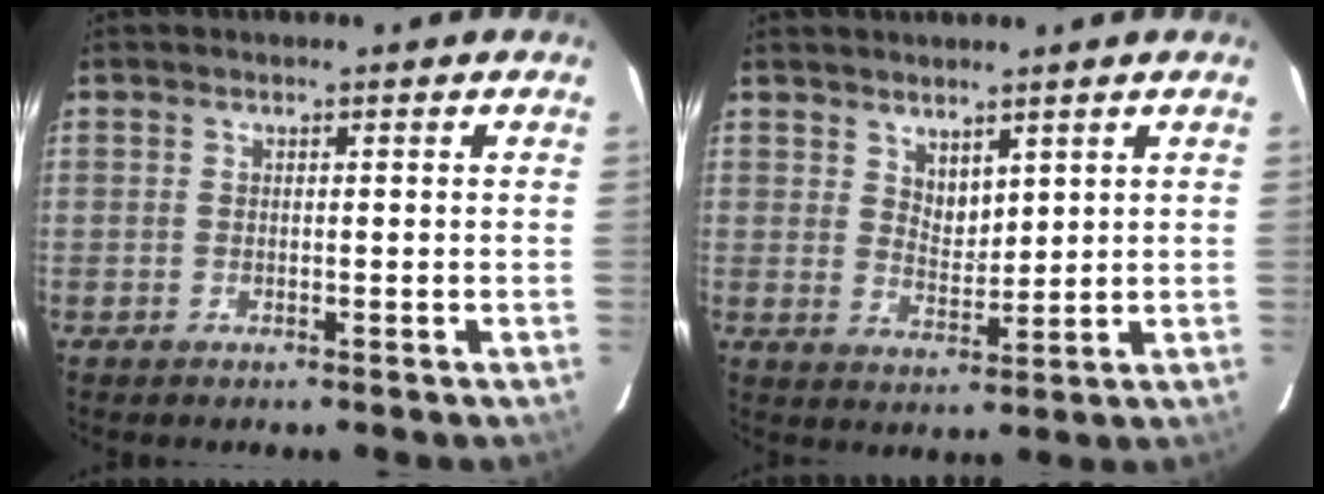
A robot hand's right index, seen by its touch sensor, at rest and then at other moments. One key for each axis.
{"total": 4.0, "fx": 3.1, "fy": 1.9, "fz": 1.7, "tx": -0.023, "ty": -0.002, "tz": 0.058}